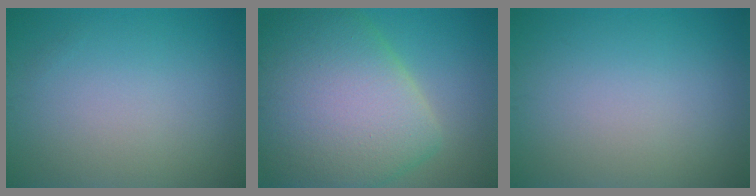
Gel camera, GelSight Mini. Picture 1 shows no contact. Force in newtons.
{"total": 12.7, "press": 12.7, "slide": 0.6}
{"total": 0.0}